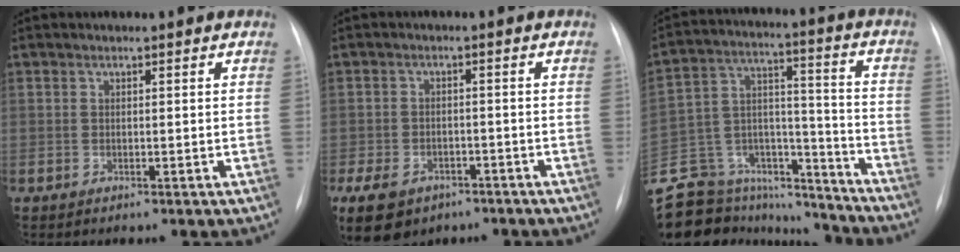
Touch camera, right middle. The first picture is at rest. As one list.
[{"total": 16.2, "force": [-9.0, 11.3, 7.2], "torque": [-0.210, -0.015, -0.121]}, {"total": 23.2, "force": [-20.1, 9.7, 6.2], "torque": [-0.161, 0.055, -0.312]}]